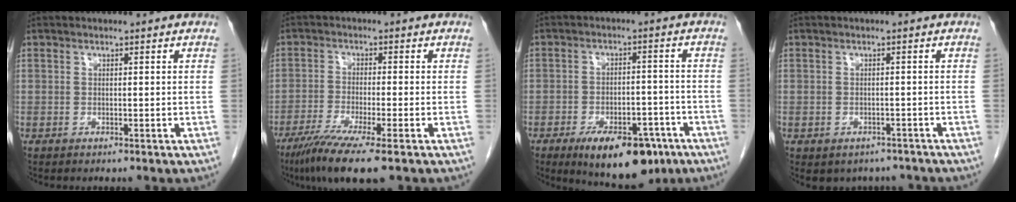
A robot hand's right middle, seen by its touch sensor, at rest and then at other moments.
{"total": 8.8, "force": [-5.8, 0.0, 6.7], "torque": [-0.114, -0.023, -0.095]}
{"total": 12.9, "force": [-8.2, 5.6, 8.2], "torque": [-0.107, 0.001, -0.117]}
{"total": 5.2, "force": [-4.2, 2.9, 0.7], "torque": [0.003, 0.013, -0.048]}